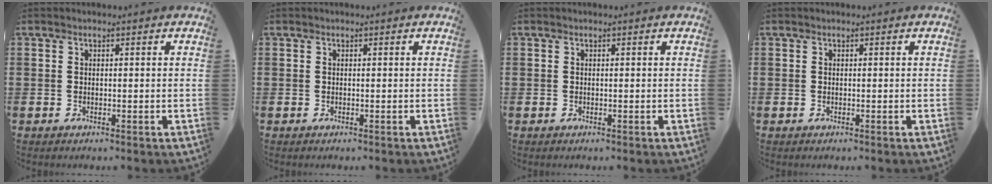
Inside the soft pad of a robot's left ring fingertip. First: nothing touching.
{"total": 0.0}
{"total": 0.0}
{"total": 0.0}